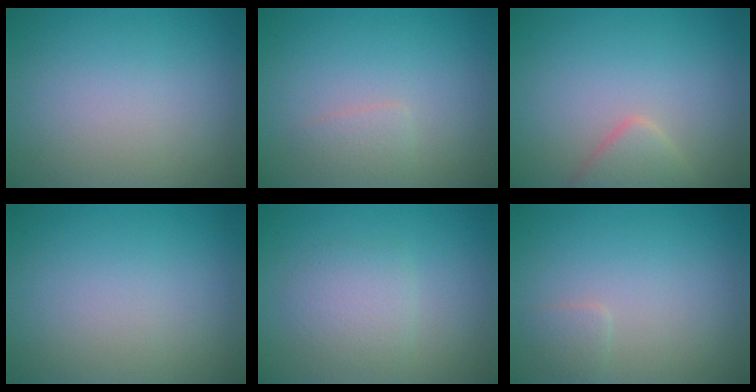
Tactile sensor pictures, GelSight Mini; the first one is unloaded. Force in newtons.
{"total": 1.2, "press": 1.2, "slide": 0.1}
{"total": 2.3, "press": 2.3, "slide": 0.2}
{"total": 0.0}
{"total": 2.3, "press": 2.3, "slide": 0.1}
{"total": 1.0, "press": 1.0, "slide": 0.0}